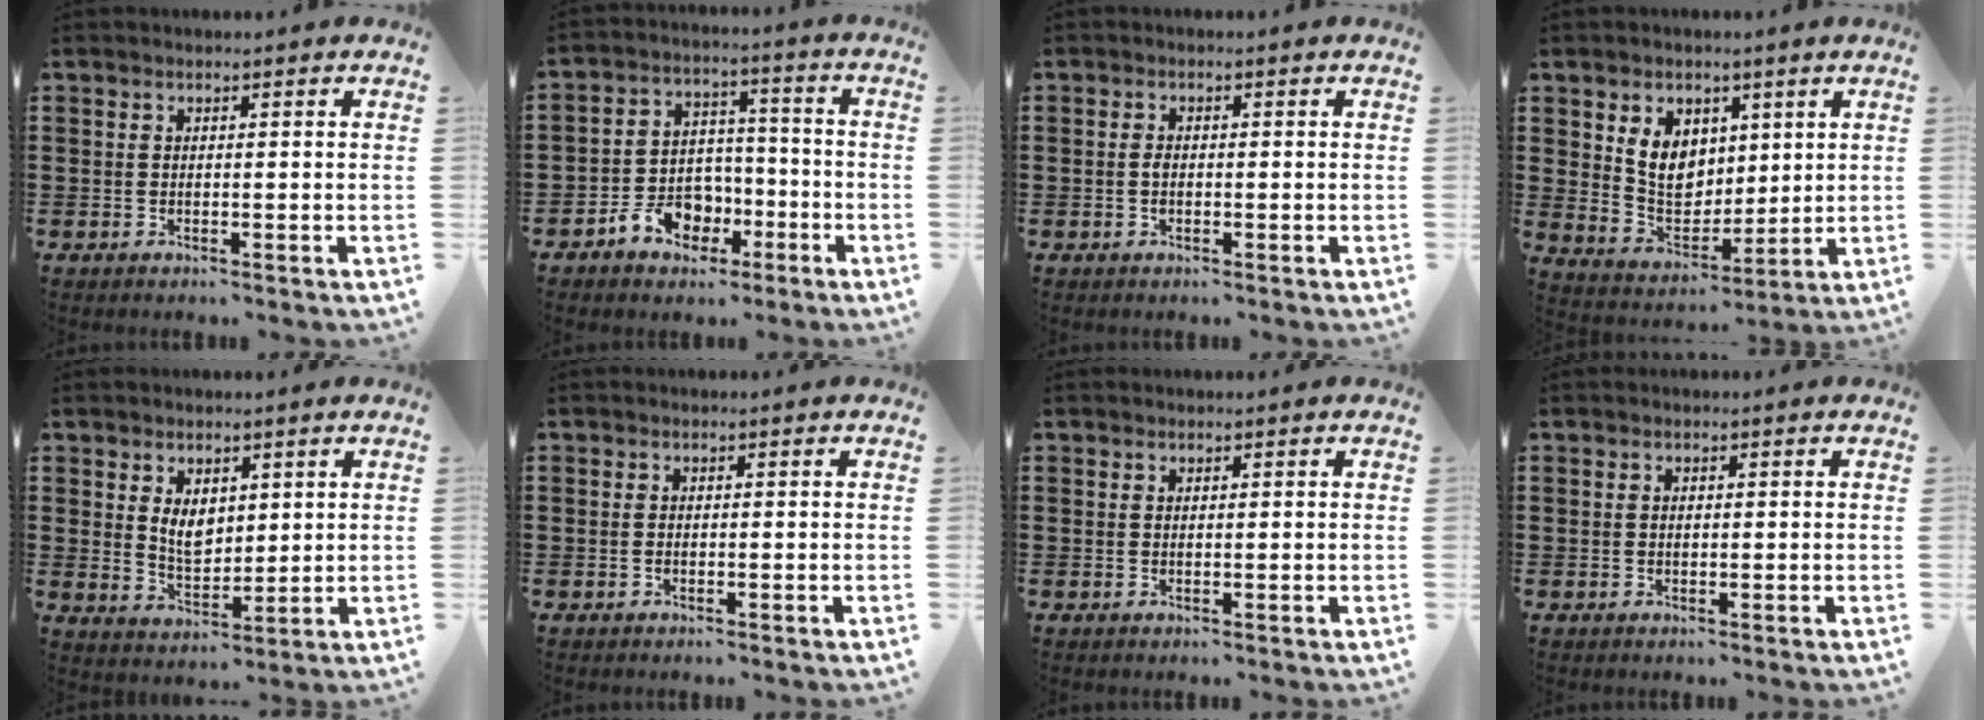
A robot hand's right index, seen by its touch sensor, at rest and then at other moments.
{"total": 7.4, "force": [-3.8, 5.7, 2.8], "torque": [-0.064, 0.030, -0.067]}
{"total": 1.3, "force": [-0.2, 0.7, 1.1], "torque": [-0.022, 0.001, -0.005]}
{"total": 7.0, "force": [2.4, 5.5, 3.5], "torque": [-0.073, 0.008, 0.044]}
{"total": 4.8, "force": [1.6, 3.2, 3.2], "torque": [-0.055, 0.002, 0.026]}
{"total": 0.6, "force": [-0.2, 0.3, 0.5], "torque": [-0.011, -0.001, -0.003]}
{"total": 0.0}
{"total": 0.7, "force": [0.0, 0.3, 0.6], "torque": [-0.012, 0.000, 0.000]}